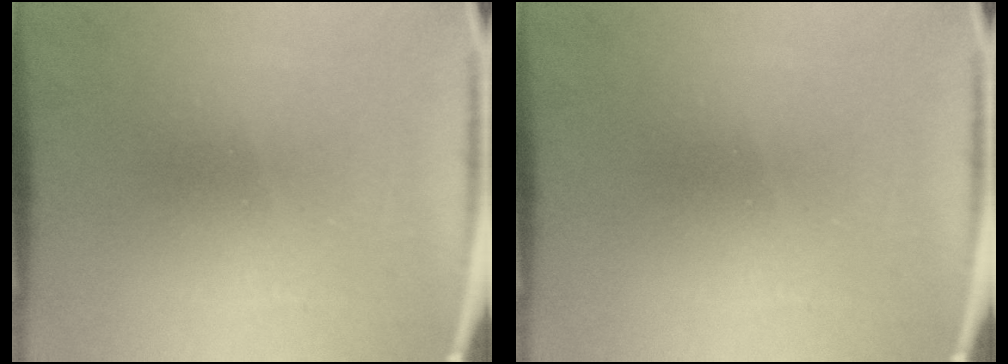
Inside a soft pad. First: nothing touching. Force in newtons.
{"total": 0.0}